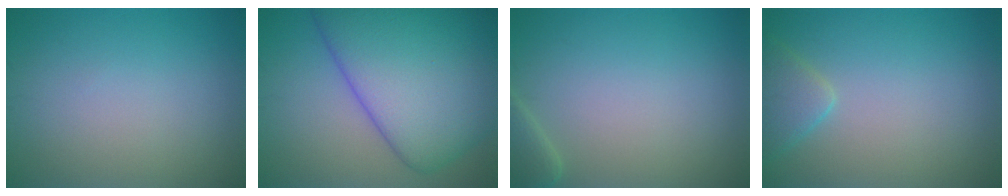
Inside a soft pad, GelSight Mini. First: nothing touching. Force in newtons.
{"total": 13.0, "press": 13.0, "slide": 0.5}
{"total": 1.9, "press": 1.9, "slide": 0.3}
{"total": 2.5, "press": 2.5, "slide": 0.2}